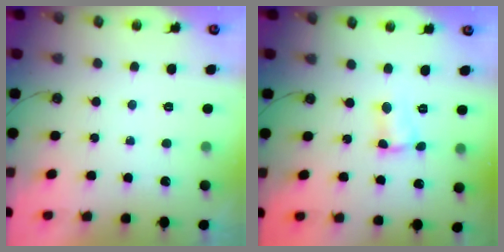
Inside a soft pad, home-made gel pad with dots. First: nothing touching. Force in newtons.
{"total": 2.1, "press": 2.1, "slide": 0.2}